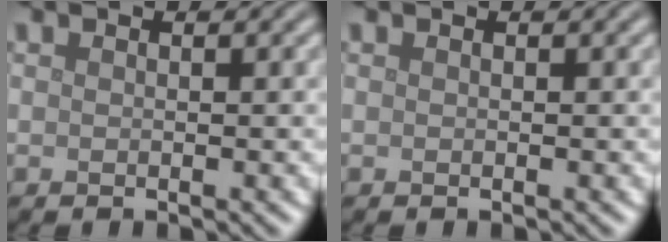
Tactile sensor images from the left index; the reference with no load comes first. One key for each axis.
{"total": 0.0}